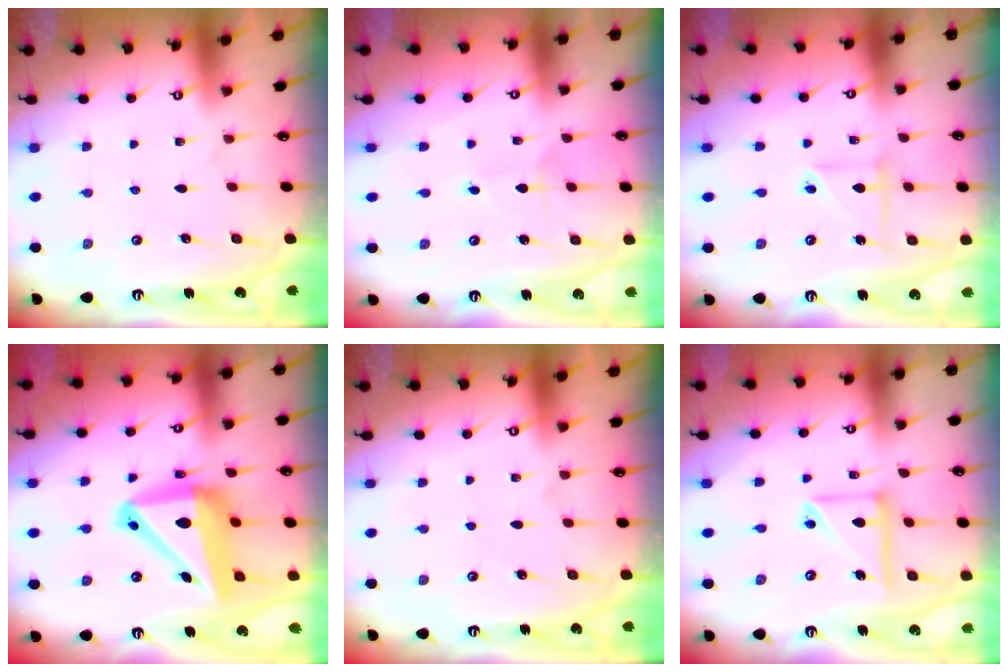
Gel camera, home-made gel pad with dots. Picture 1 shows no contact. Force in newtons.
{"total": 2.5, "press": 2.5, "slide": 0.1}
{"total": 4.6, "press": 4.4, "slide": 1.3}
{"total": 16.4, "press": 16.2, "slide": 2.9}
{"total": 0.0}
{"total": 11.6, "press": 11.6, "slide": 1.2}